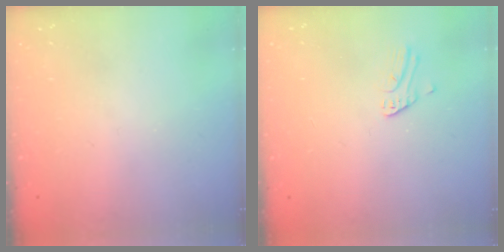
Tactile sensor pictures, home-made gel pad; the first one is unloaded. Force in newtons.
{"total": 2.6, "press": 2.6, "slide": 0.3}